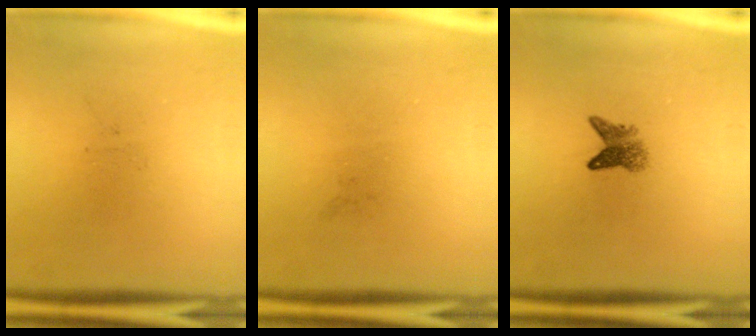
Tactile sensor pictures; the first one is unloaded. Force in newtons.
{"total": 0.0}
{"total": 2.6}